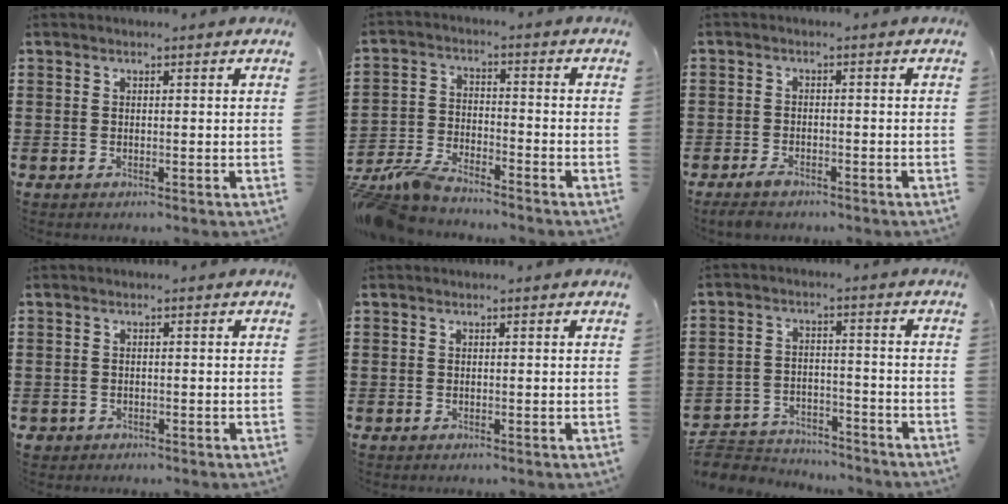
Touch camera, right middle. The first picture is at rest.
{"total": 6.5, "force": [-6.3, 0.8, 1.5], "torque": [-0.056, -0.002, -0.130]}
{"total": 2.2, "force": [-1.9, 0.9, 0.8], "torque": [-0.024, 0.002, -0.041]}
{"total": 1.1, "force": [-0.8, 0.8, 0.0], "torque": [-0.002, 0.003, -0.019]}
{"total": 0.0}
{"total": 5.1, "force": [-4.9, 1.4, -0.1], "torque": [-0.007, 0.012, -0.104]}